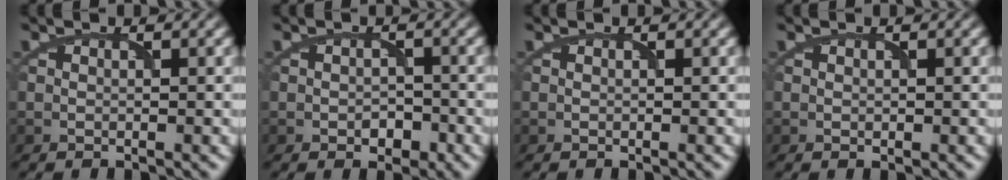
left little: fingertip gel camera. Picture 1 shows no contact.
{"total": 1.8, "force": [-0.8, 1.2, 1.0], "torque": [-0.014, -0.003, -0.013]}
{"total": 0.0}
{"total": 0.0}